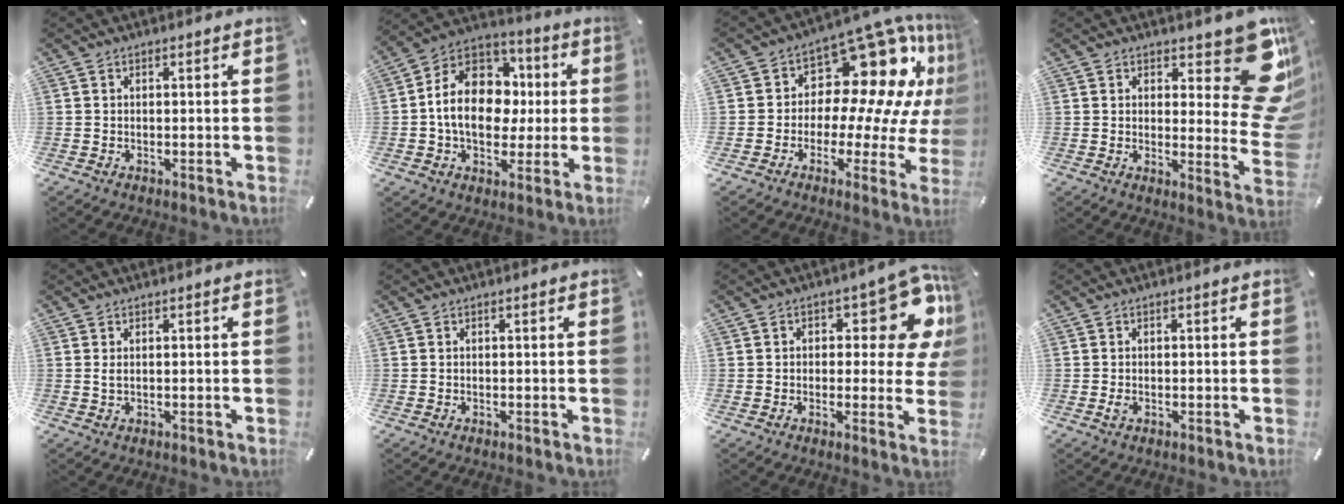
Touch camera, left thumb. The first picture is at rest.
{"total": 16.3, "force": [-0.5, 13.1, 9.7], "torque": [-0.177, 0.008, -0.008]}
{"total": 18.0, "force": [9.0, 9.9, 12.0], "torque": [-0.159, -0.086, 0.149]}
{"total": 16.9, "force": [8.8, 7.6, 12.4], "torque": [-0.130, -0.085, 0.151]}
{"total": 1.3, "force": [0.2, 0.5, 1.2], "torque": [-0.024, 0.000, 0.003]}
{"total": 0.0}
{"total": 14.2, "force": [6.1, 6.6, 11.0], "torque": [-0.124, -0.045, 0.100]}
{"total": 1.4, "force": [-0.3, 0.8, 1.1], "torque": [-0.020, 0.001, -0.005]}